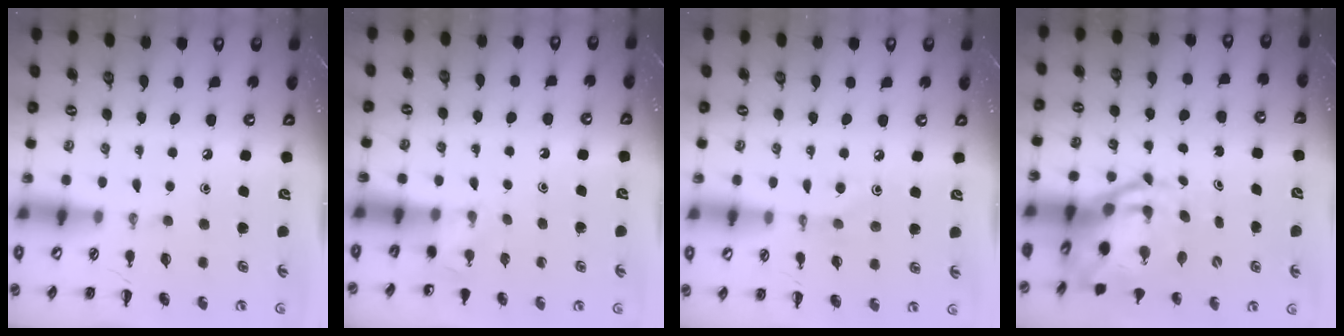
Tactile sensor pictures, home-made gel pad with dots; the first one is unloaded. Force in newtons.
{"total": 2.2, "press": 2.2, "slide": 0.6}
{"total": 5.1, "press": 4.8, "slide": 1.6}
{"total": 8.8, "press": 8.5, "slide": 2.1}